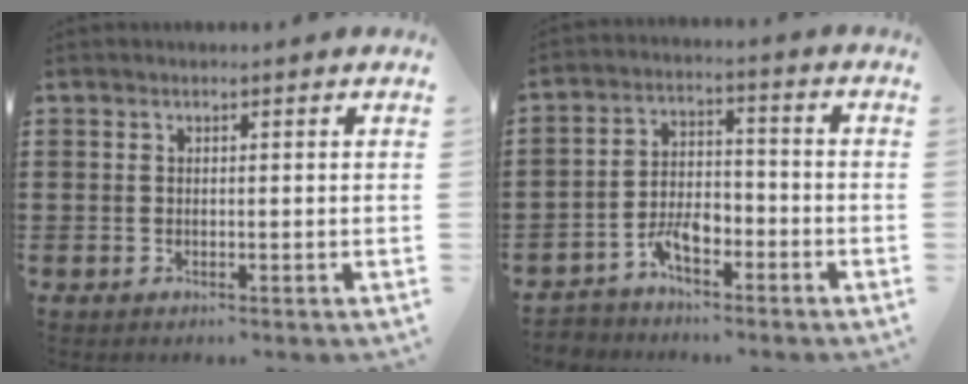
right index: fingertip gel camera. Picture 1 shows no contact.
{"total": 5.2, "force": [-3.5, 2.7, 2.8], "torque": [-0.060, 0.012, -0.070]}